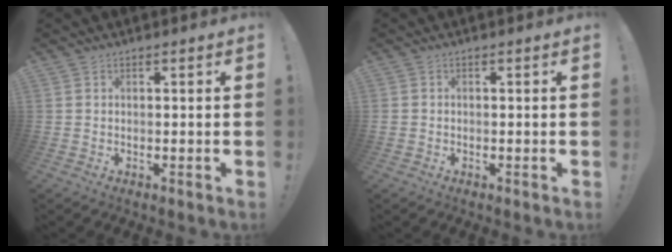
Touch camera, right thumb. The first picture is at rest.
{"total": 0.7, "force": [-0.4, 0.6, 0.1], "torque": [-0.001, 0.002, -0.006]}